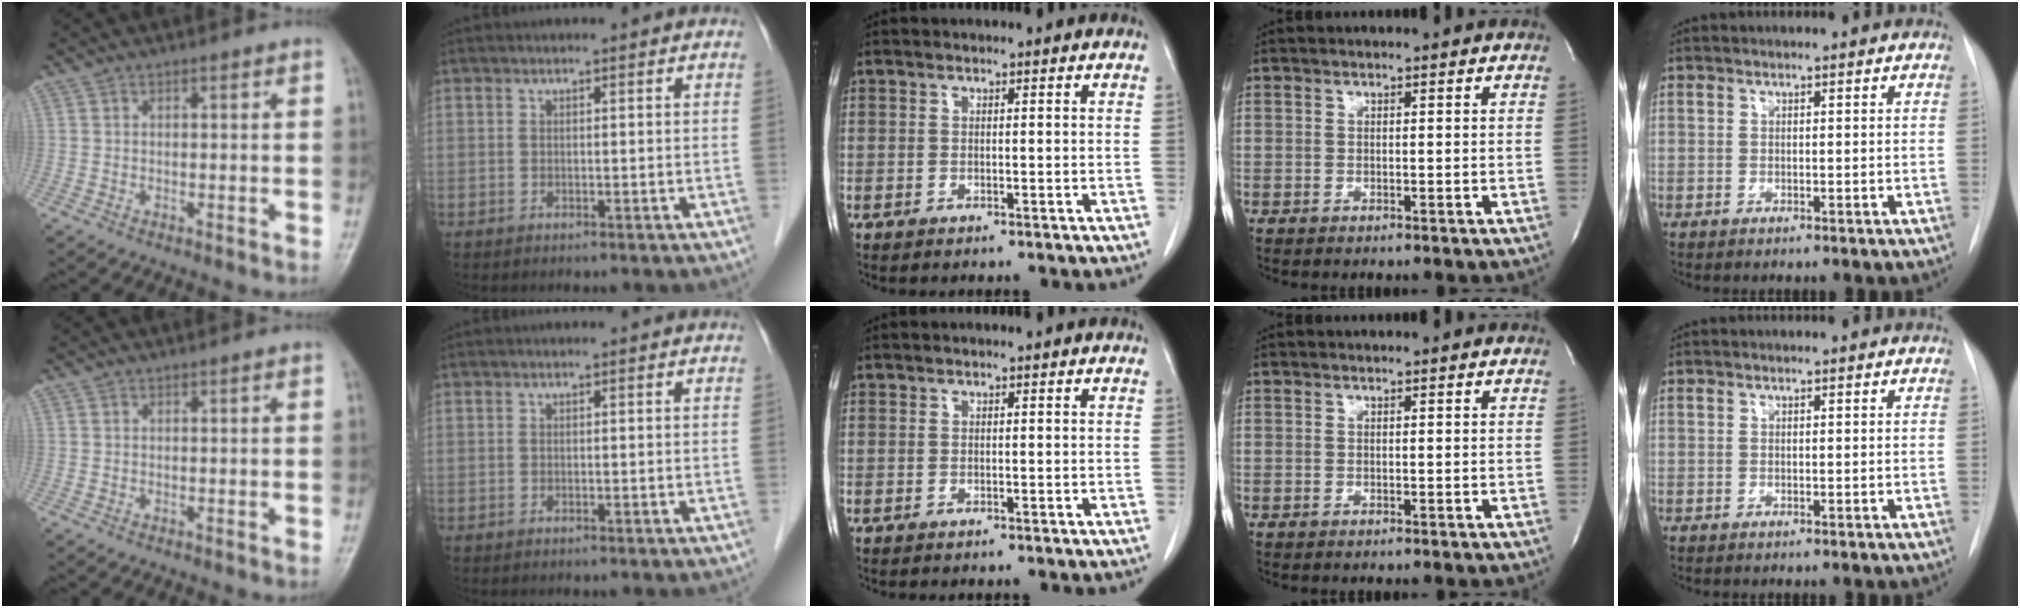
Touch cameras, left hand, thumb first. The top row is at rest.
{}